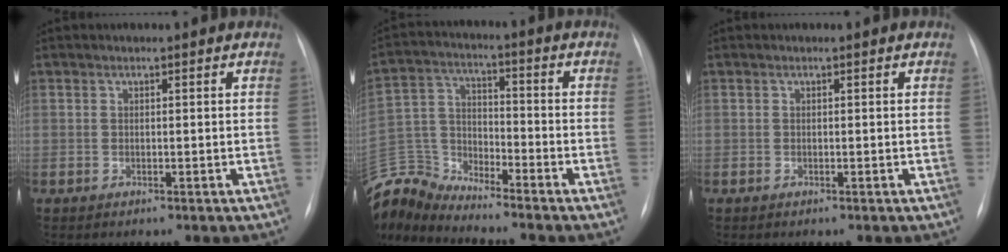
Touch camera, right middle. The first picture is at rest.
{"total": 10.2, "force": [-10.2, 0.2, -0.2], "torque": [-0.005, 0.033, -0.205]}
{"total": 0.0}